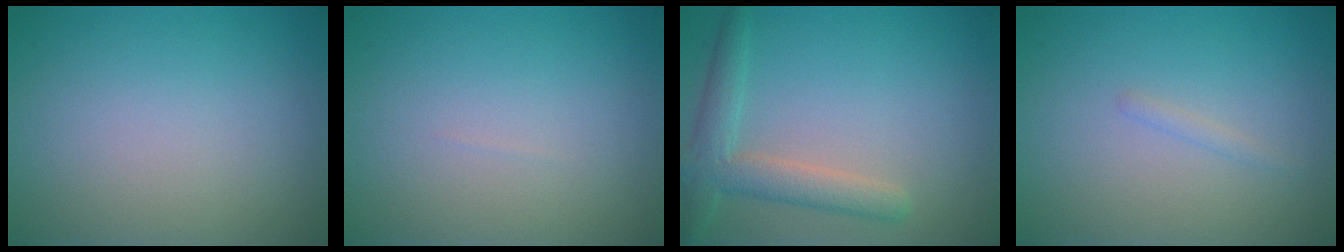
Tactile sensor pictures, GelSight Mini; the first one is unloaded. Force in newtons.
{"total": 0.0}
{"total": 3.7, "press": 3.6, "slide": 0.4}
{"total": 0.6, "press": 0.6, "slide": 0.0}